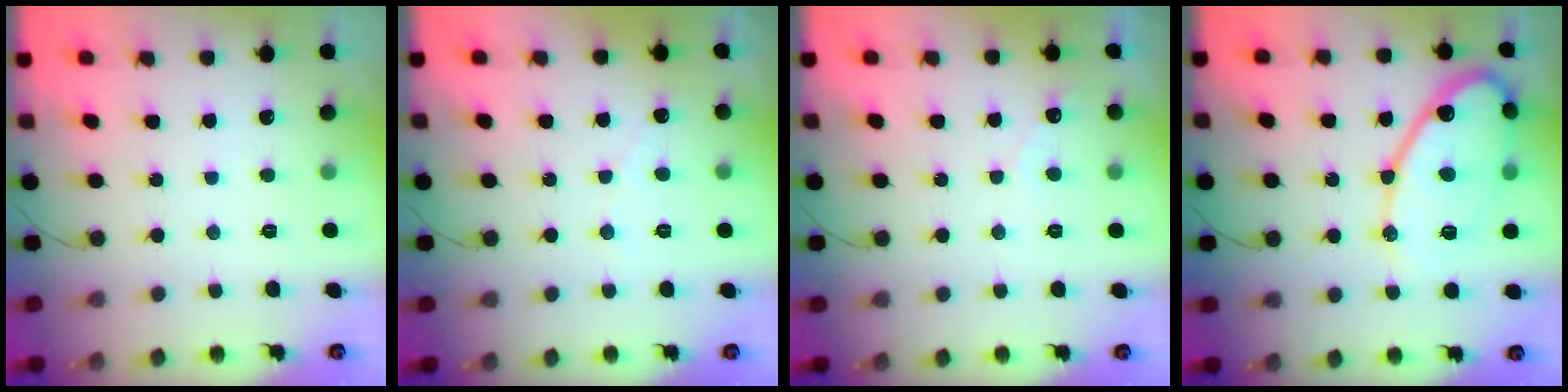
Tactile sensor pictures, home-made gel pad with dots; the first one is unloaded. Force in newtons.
{"total": 2.1, "press": 2.1, "slide": 0.1}
{"total": 2.6, "press": 2.6, "slide": 0.1}
{"total": 16.4, "press": 16.3, "slide": 1.4}